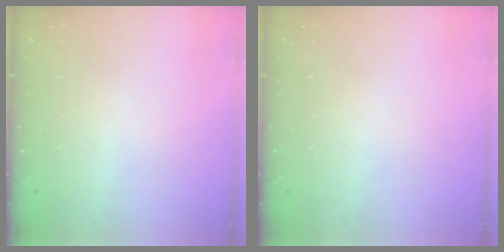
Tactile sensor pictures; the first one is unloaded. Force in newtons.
{"total": 0.0}